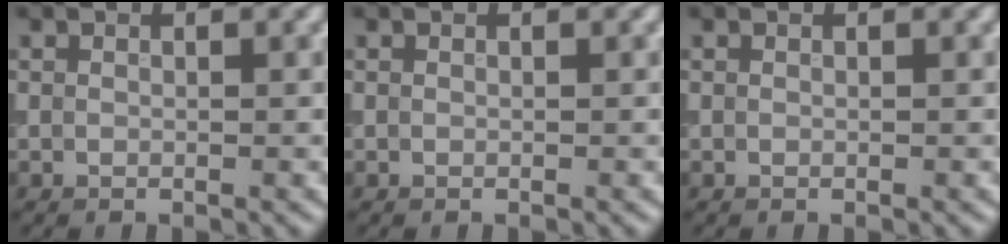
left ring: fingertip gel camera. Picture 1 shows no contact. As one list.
[{"total": 0.0}, {"total": 0.0}]